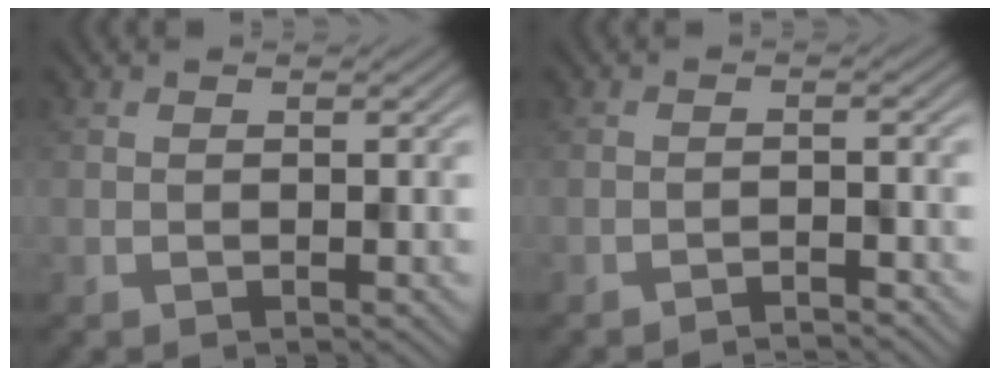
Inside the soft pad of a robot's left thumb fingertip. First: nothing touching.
{"total": 1.9, "force": [-1.8, 0.1, 0.6], "torque": [-0.007, 0.004, -0.035]}